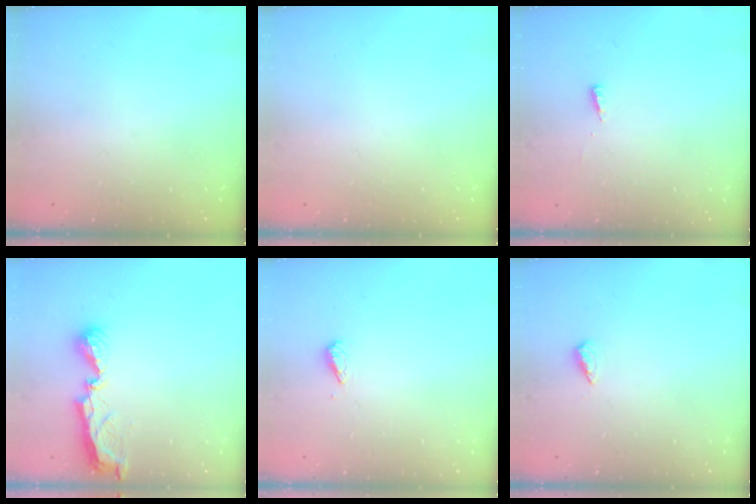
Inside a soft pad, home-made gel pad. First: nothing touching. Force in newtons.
{"total": 0.0}
{"total": 3.1, "press": 3.0, "slide": 0.9}
{"total": 7.7, "press": 7.6, "slide": 0.7}
{"total": 3.0, "press": 2.9, "slide": 0.6}
{"total": 3.6, "press": 3.4, "slide": 1.2}